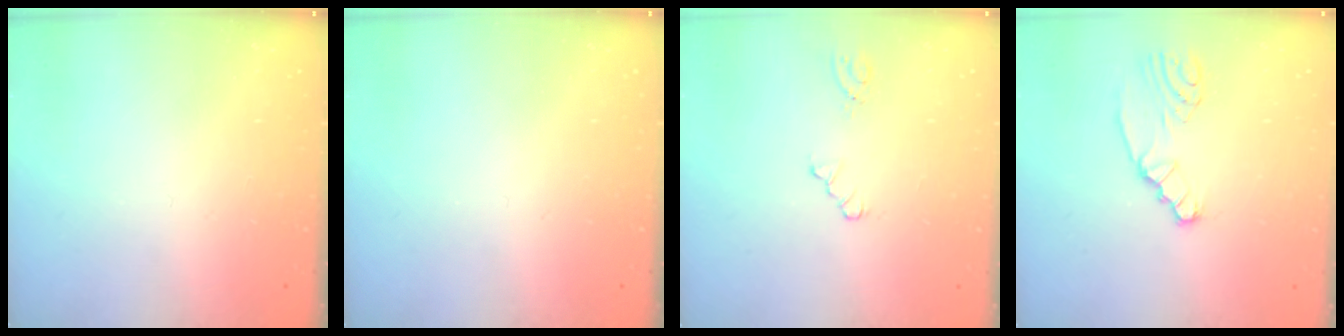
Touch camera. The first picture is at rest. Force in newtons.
{"total": 0.0}
{"total": 4.0, "press": 3.9, "slide": 0.6}
{"total": 2.3, "press": 2.2, "slide": 0.3}